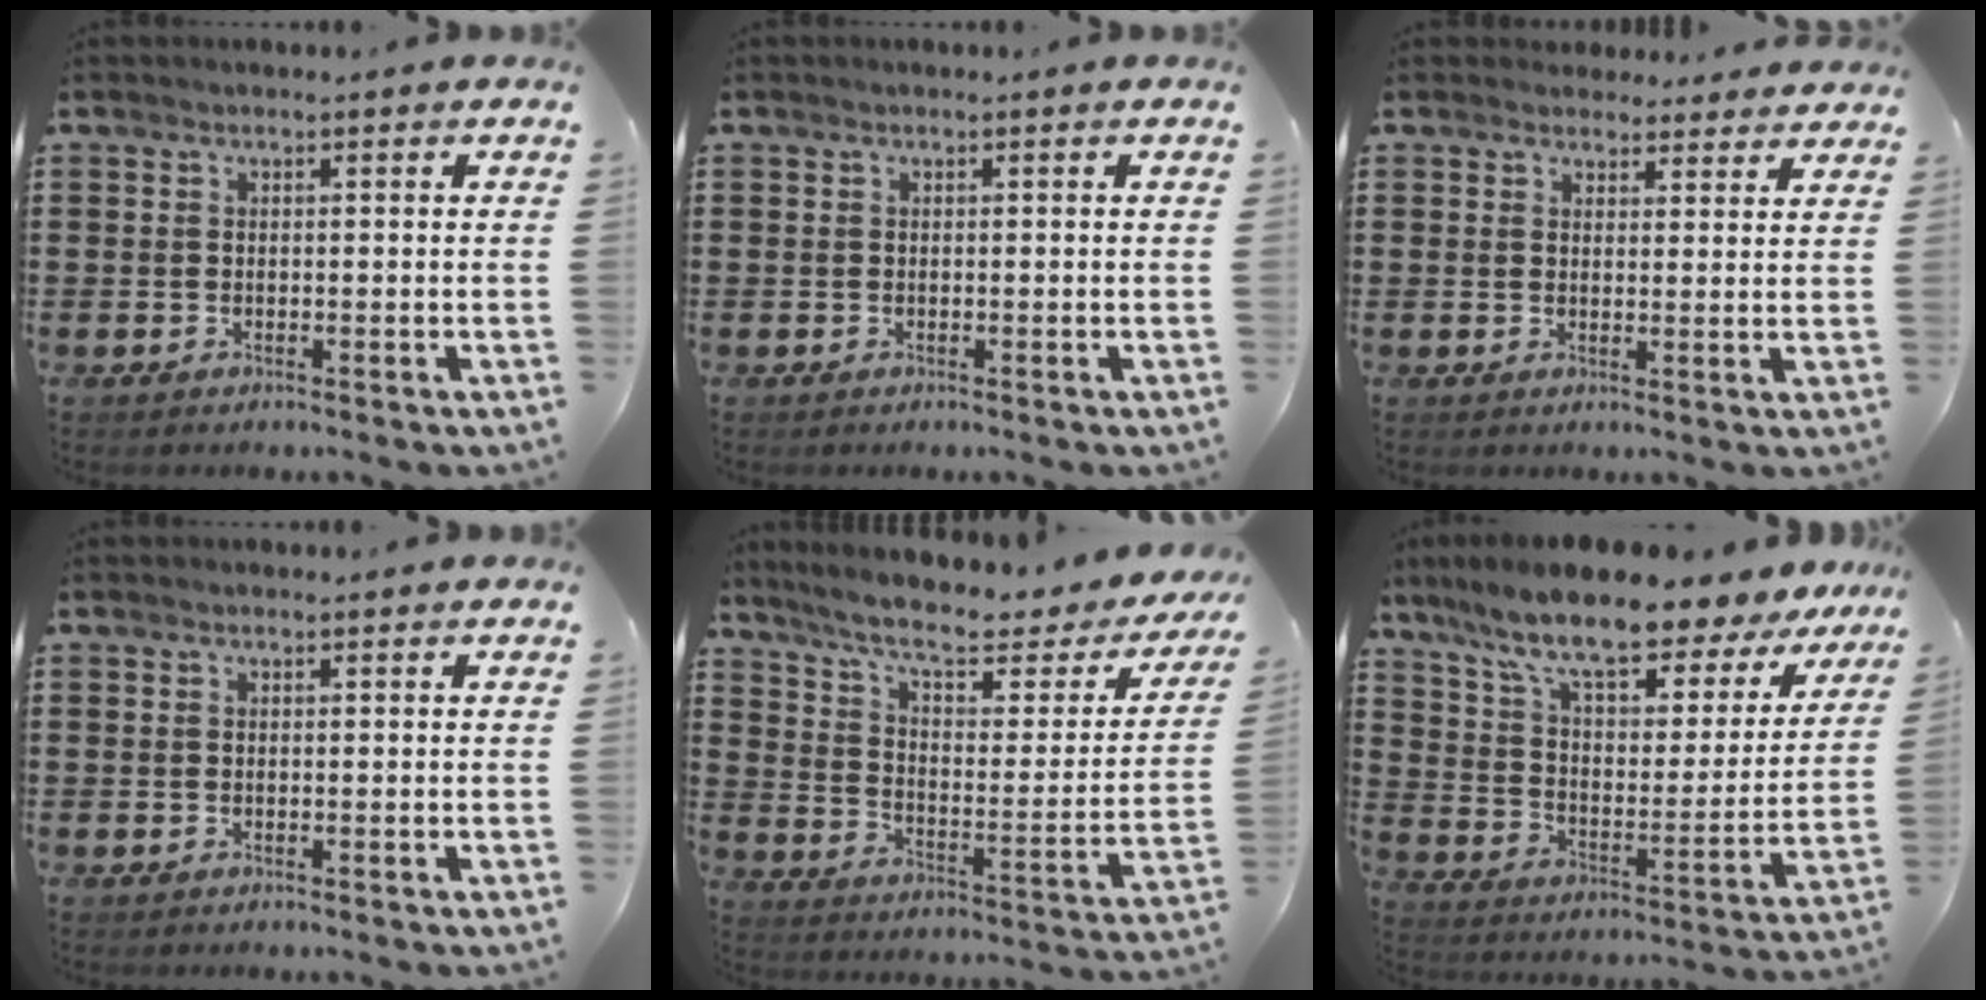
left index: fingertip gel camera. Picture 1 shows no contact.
{"total": 0.0}
{"total": 3.2, "force": [2.9, 1.2, 0.3], "torque": [-0.007, -0.007, 0.054]}
{"total": 0.0}
{"total": 8.6, "force": [6.5, 1.5, 5.4], "torque": [-0.114, -0.044, 0.106]}
{"total": 11.6, "force": [9.7, 1.8, 6.2], "torque": [-0.152, -0.060, 0.163]}